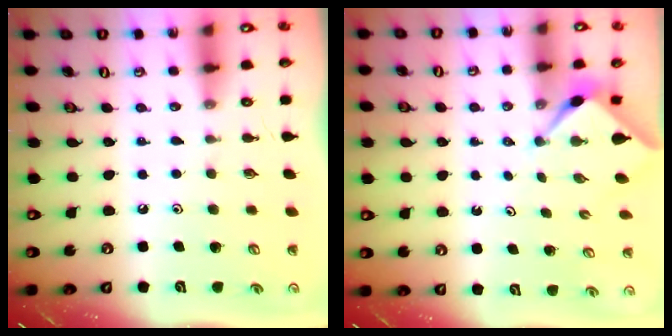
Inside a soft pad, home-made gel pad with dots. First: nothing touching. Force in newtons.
{"total": 2.4, "press": 2.4, "slide": 0.3}